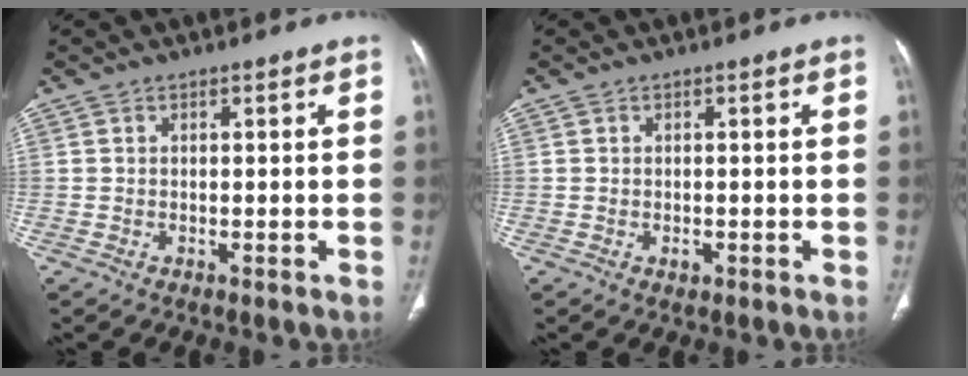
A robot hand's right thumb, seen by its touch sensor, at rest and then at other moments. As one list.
[{"total": 0.9, "force": [-0.3, 0.6, 0.5], "torque": [-0.004, 0.001, -0.003]}]